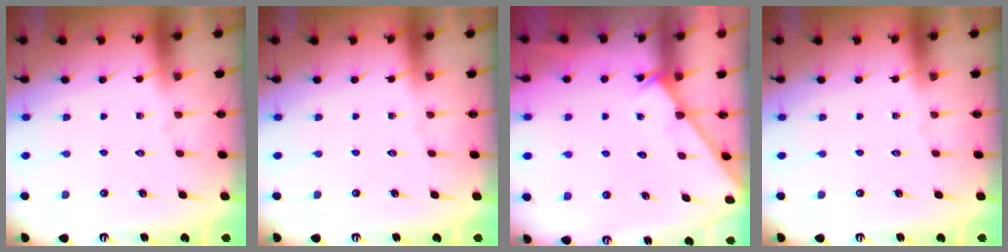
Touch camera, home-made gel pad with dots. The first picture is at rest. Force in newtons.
{"total": 0.0}
{"total": 1.2, "press": 1.2, "slide": 0.0}
{"total": 0.0}